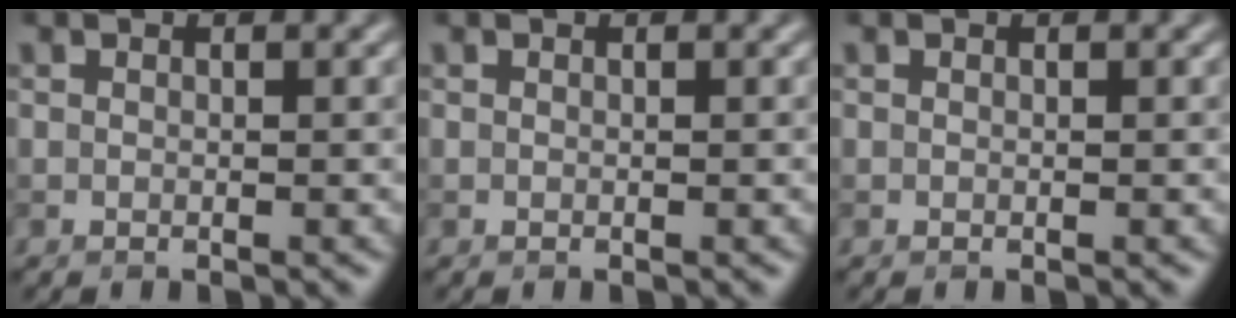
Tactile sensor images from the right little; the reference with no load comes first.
{"total": 0.0}
{"total": 0.0}